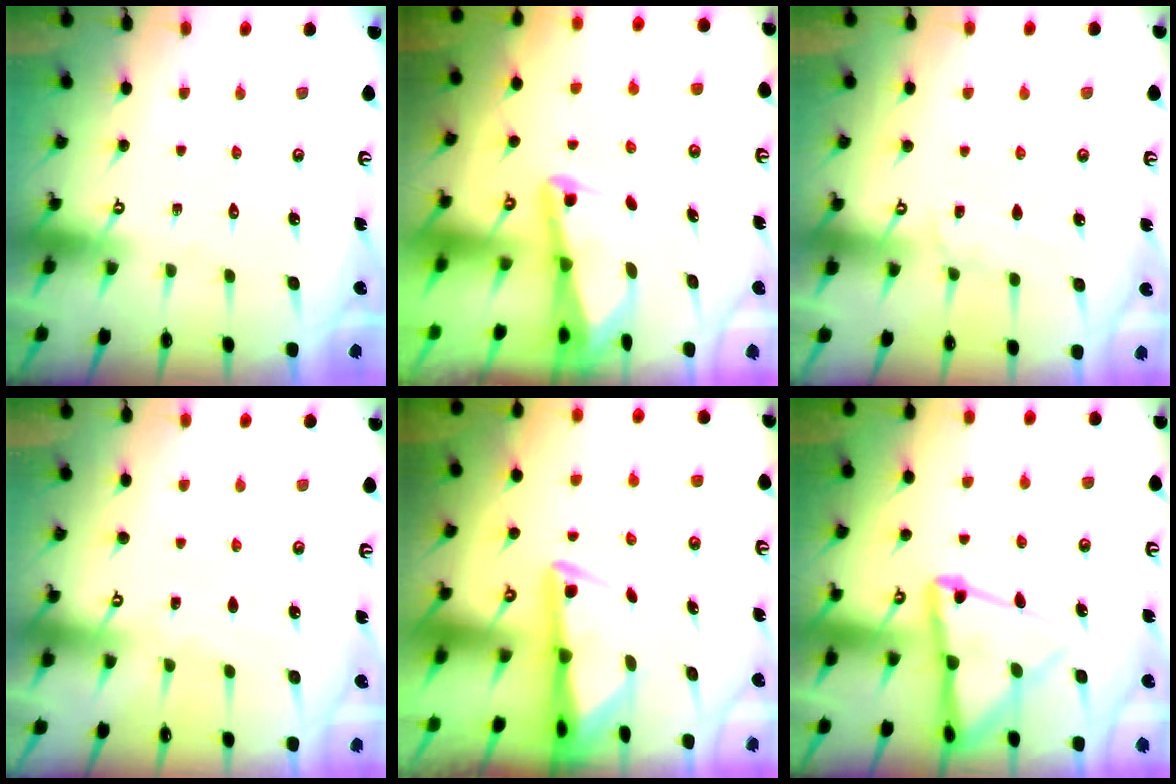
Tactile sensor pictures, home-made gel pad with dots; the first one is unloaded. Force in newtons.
{"total": 2.5, "press": 2.4, "slide": 0.6}
{"total": 5.7, "press": 5.7, "slide": 0.6}
{"total": 2.6, "press": 2.6, "slide": 0.4}
{"total": 3.0, "press": 3.0, "slide": 0.7}
{"total": 11.7, "press": 11.6, "slide": 1.2}